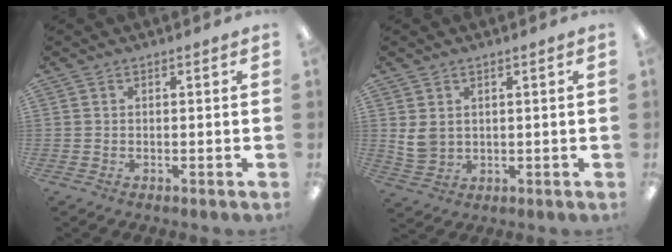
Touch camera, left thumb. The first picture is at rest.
{"total": 4.6, "force": [1.7, 3.5, 2.4], "torque": [-0.047, -0.002, 0.033]}